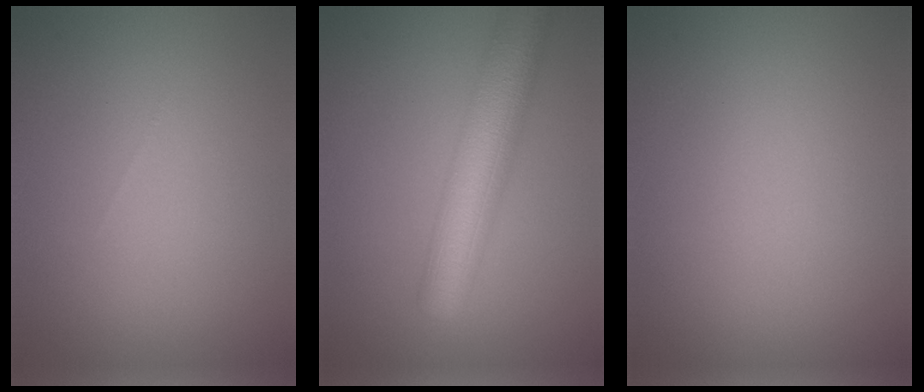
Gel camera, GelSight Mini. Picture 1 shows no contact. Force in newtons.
{"total": 8.0, "press": 8.0, "slide": 0.3}
{"total": 0.0}